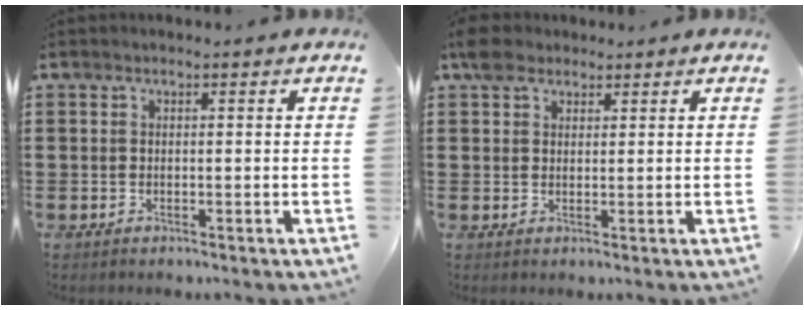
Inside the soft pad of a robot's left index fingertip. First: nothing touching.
{"total": 3.7, "force": [2.4, 2.4, 1.3], "torque": [-0.029, 0.011, 0.043]}